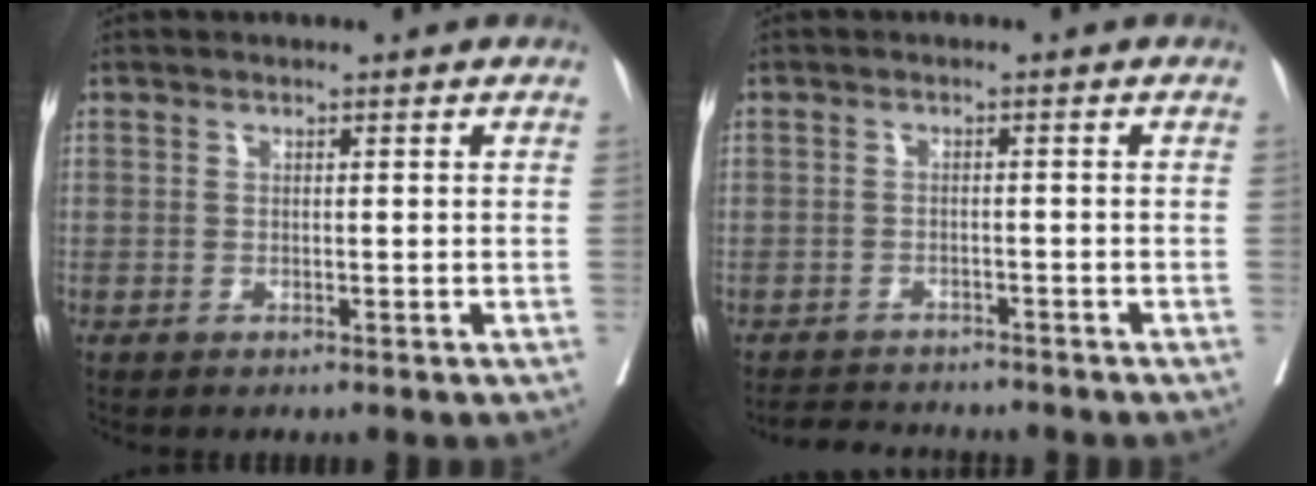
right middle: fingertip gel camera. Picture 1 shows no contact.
{"total": 5.1, "force": [-4.8, 1.4, 0.8], "torque": [-0.006, -0.006, -0.073]}